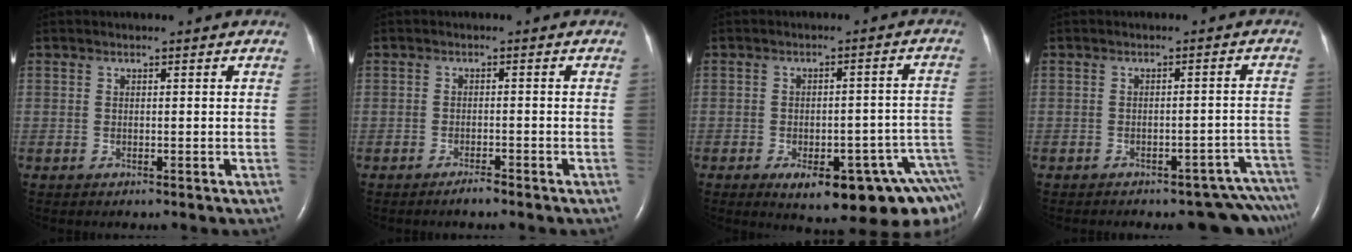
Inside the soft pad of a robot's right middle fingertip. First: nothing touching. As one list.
[{"total": 1.6, "force": [-1.4, 0.2, 0.8], "torque": [-0.019, -0.001, -0.022]}, {"total": 17.0, "force": [-10.2, 4.9, 12.7], "torque": [-0.082, 0.026, -0.121]}, {"total": 11.4, "force": [-10.9, 2.7, 2.4], "torque": [-0.002, 0.033, -0.112]}]